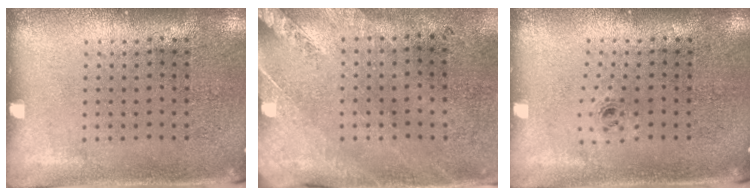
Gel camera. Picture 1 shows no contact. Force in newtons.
{"total": 2.4, "press": 2.1, "slide": 1.3}
{"total": 0.5, "press": 0.3, "slide": 0.4}